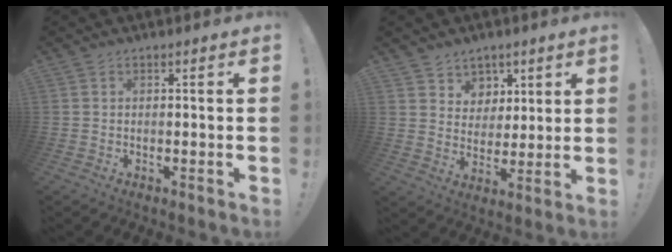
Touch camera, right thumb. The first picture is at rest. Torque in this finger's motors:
{"motor_torque": [-0.32, 0.74, -0.59, 0.45, 0.02]}